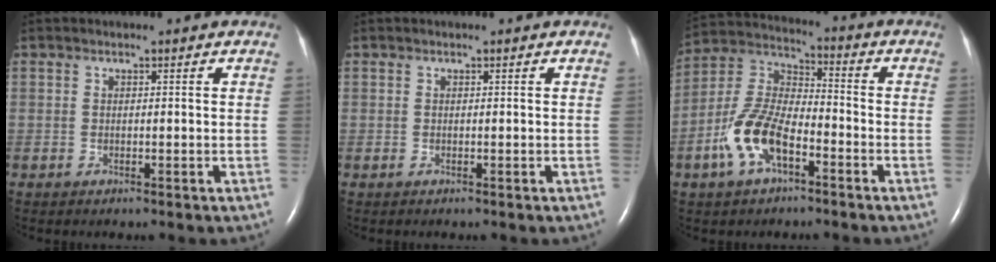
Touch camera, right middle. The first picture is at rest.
{"total": 0.0}
{"total": 11.1, "force": [-5.0, 4.9, 8.6], "torque": [-0.202, 0.015, -0.095]}